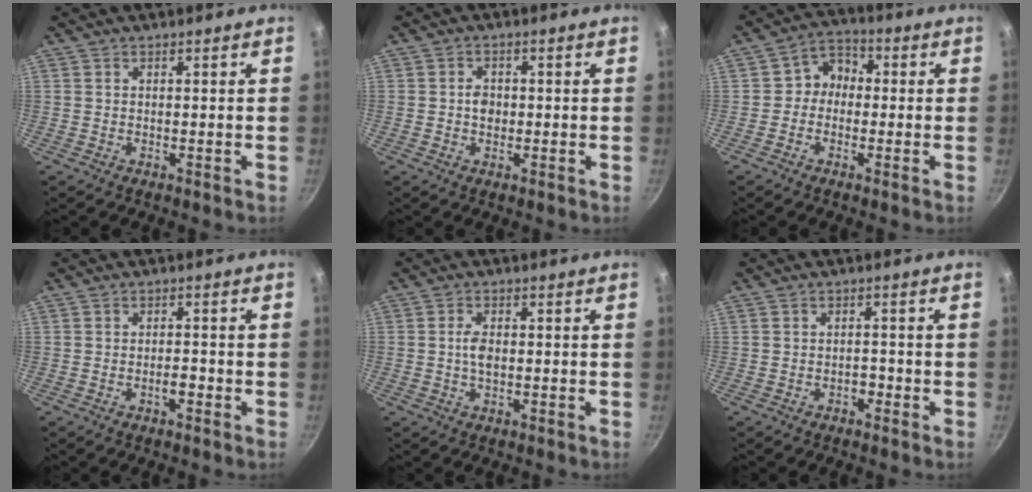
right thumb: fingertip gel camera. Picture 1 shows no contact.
{"total": 2.8, "force": [-0.1, 2.2, 1.7], "torque": [-0.014, 0.006, -0.003]}
{"total": 5.8, "force": [-0.5, 5.1, 2.9], "torque": [-0.012, 0.020, -0.025]}
{"total": 2.1, "force": [-1.0, 0.9, 1.6], "torque": [-0.018, 0.013, -0.017]}
{"total": 3.1, "force": [-0.1, 1.7, 2.6], "torque": [-0.046, 0.007, -0.004]}
{"total": 1.7, "force": [-1.0, 1.1, 0.9], "torque": [-0.004, 0.016, -0.011]}